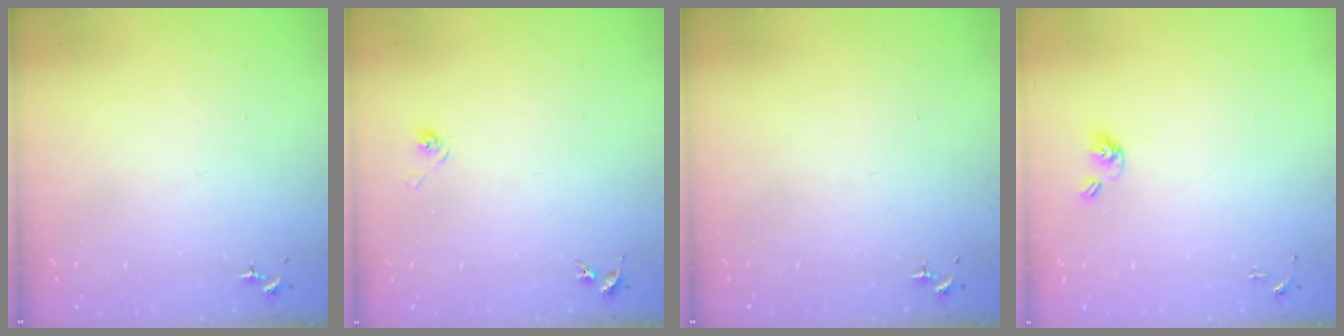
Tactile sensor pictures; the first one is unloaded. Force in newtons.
{"total": 3.1, "press": 2.6, "slide": 1.7}
{"total": 0.0}
{"total": 5.5, "press": 4.8, "slide": 2.6}